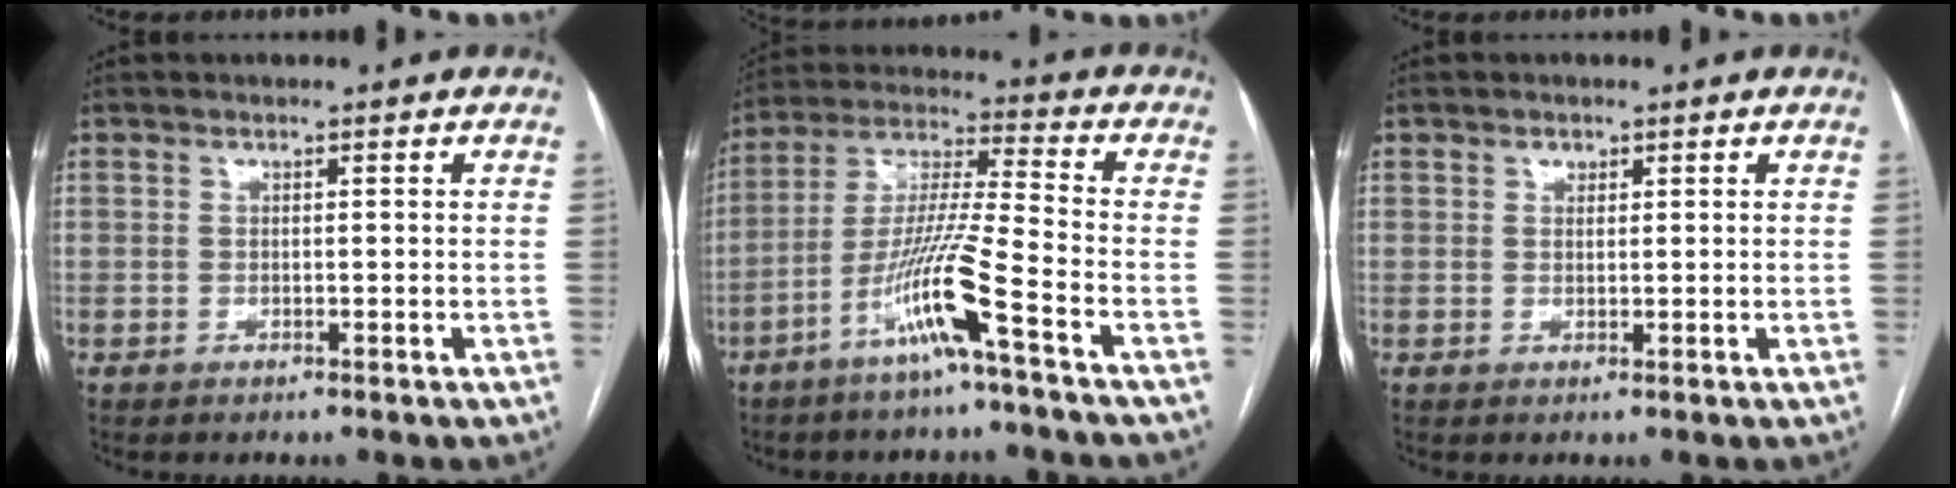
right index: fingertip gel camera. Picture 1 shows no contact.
{"total": 11.7, "force": [-6.1, -1.3, 9.9], "torque": [-0.199, -0.007, -0.122]}
{"total": 1.2, "force": [0.7, 0.9, 0.3], "torque": [-0.002, -0.001, 0.010]}